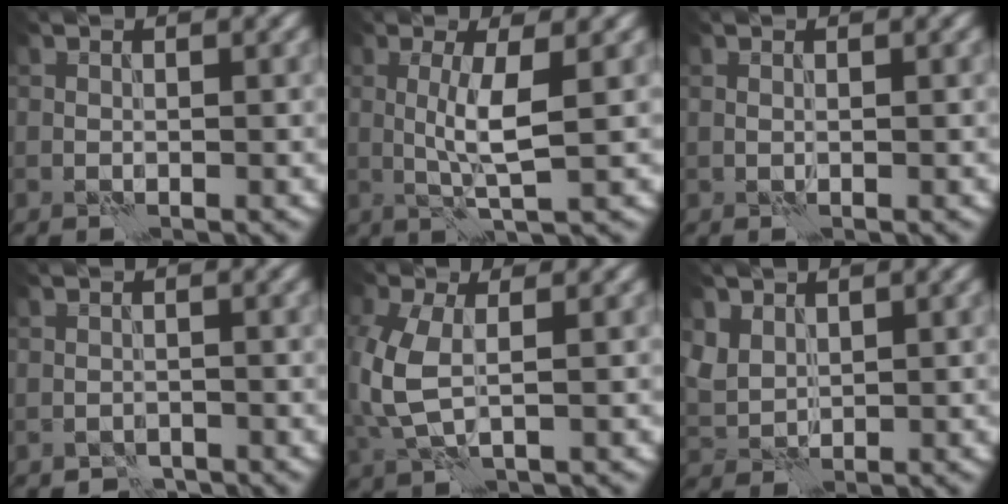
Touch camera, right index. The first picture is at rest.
{"total": 3.7, "force": [0.2, 0.5, 3.7], "torque": [-0.076, 0.003, 0.006]}
{"total": 0.0}
{"total": 1.5, "force": [-1.3, 0.7, 0.2], "torque": [0.003, 0.002, -0.023]}
{"total": 5.4, "force": [0.3, 2.9, 4.5], "torque": [-0.135, 0.001, 0.006]}
{"total": 2.8, "force": [1.5, 2.0, 1.1], "torque": [-0.035, 0.000, 0.033]}